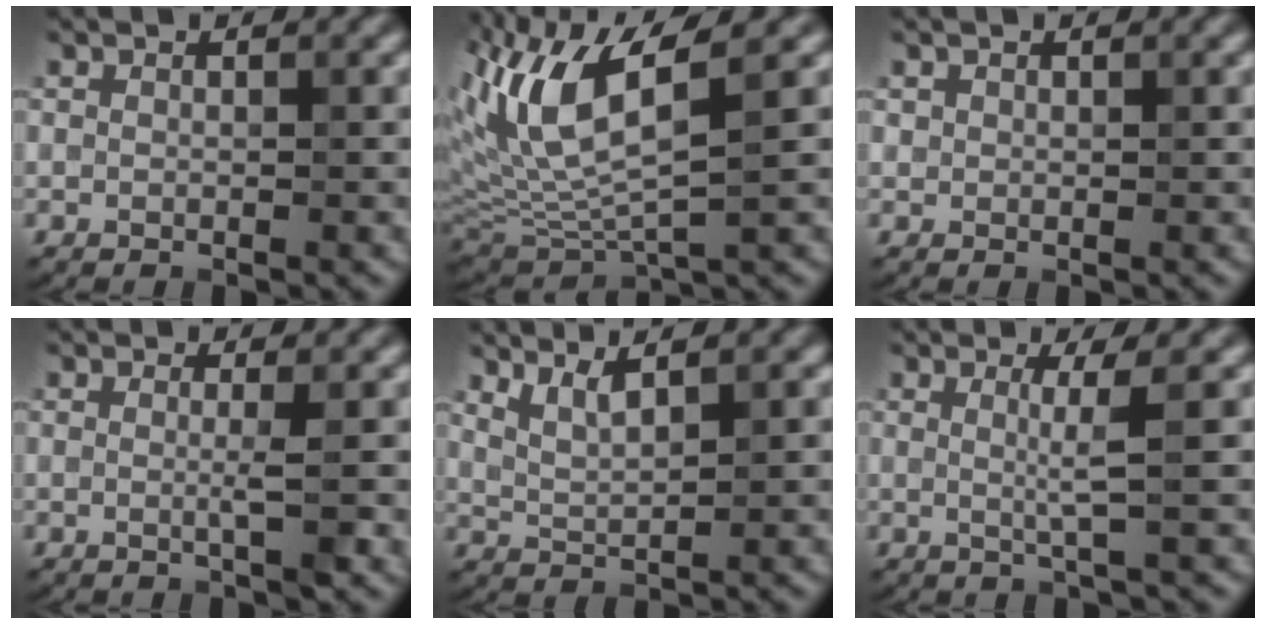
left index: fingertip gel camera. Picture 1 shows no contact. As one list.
[{"total": 8.7, "force": [3.1, 3.1, 7.5], "torque": [-0.163, 0.001, 0.059]}, {"total": 0.7, "force": [0.4, 0.5, 0.1], "torque": [0.003, -0.002, 0.008]}, {"total": 2.0, "force": [0.0, 0.2, 2.0], "torque": [-0.036, -0.004, -0.007]}, {"total": 2.4, "force": [1.8, 0.6, 1.5], "torque": [-0.025, -0.003, 0.037]}, {"total": 2.7, "force": [0.4, 0.4, 2.7], "torque": [-0.049, -0.001, 0.001]}]